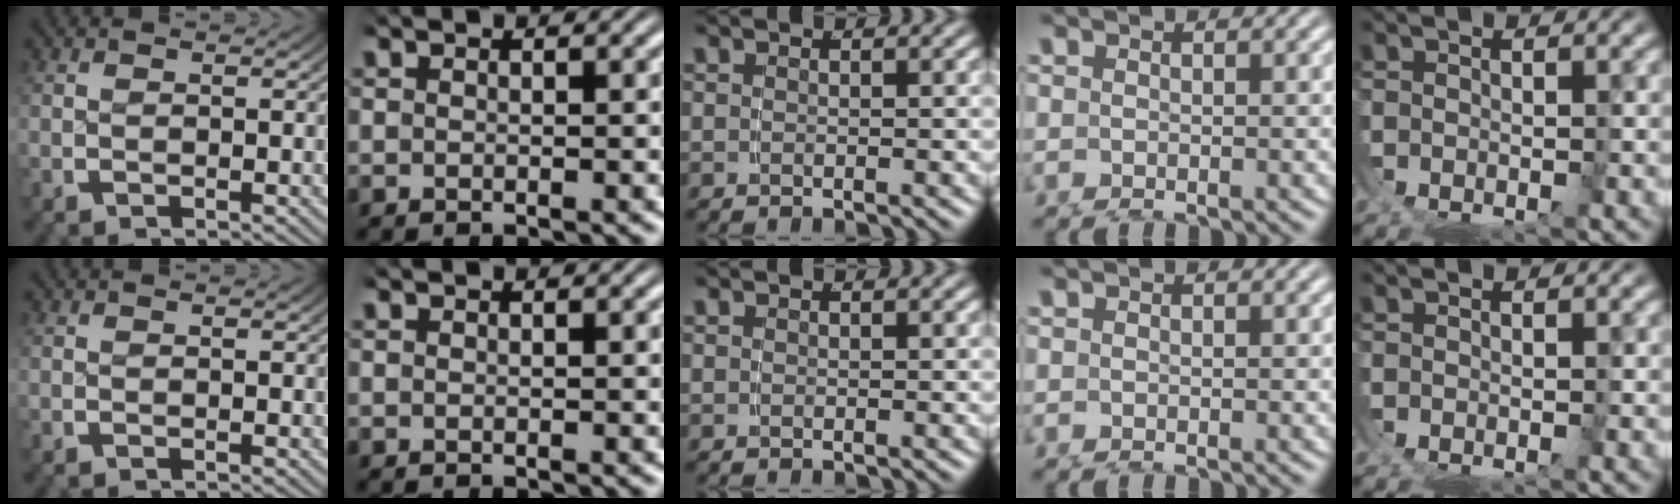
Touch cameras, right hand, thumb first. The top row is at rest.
{}